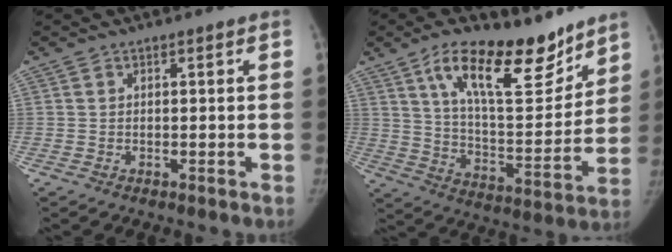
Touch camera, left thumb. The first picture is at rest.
{"total": 19.1, "force": [12.7, 7.6, 12.1], "torque": [-0.153, -0.076, 0.214]}